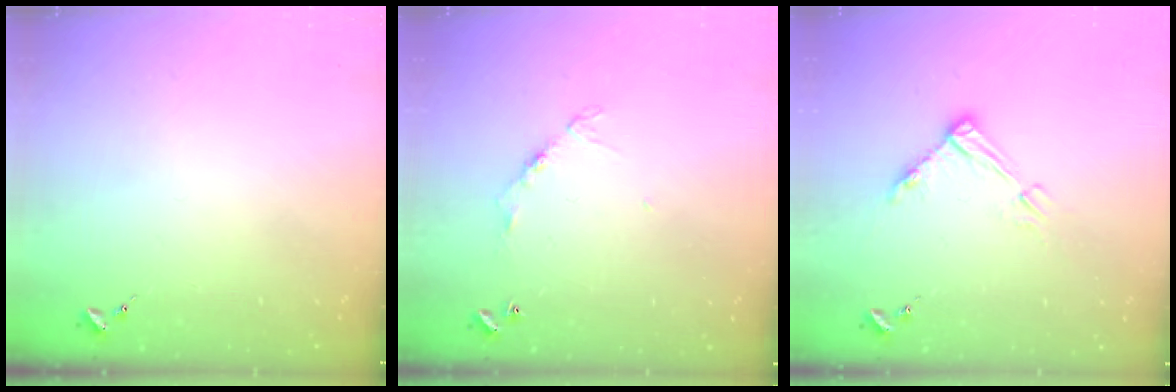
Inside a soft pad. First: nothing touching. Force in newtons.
{"total": 6.1, "press": 6.1, "slide": 0.5}
{"total": 9.1, "press": 9.1, "slide": 0.8}